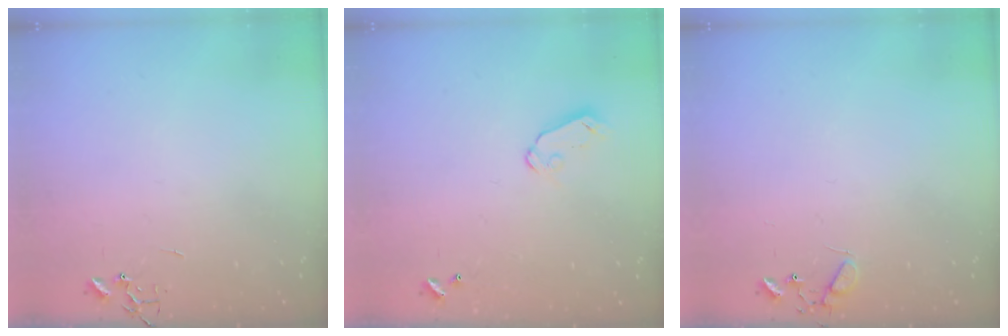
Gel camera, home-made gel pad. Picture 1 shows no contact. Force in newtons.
{"total": 5.4, "press": 5.4, "slide": 0.5}
{"total": 6.1, "press": 6.1, "slide": 0.5}